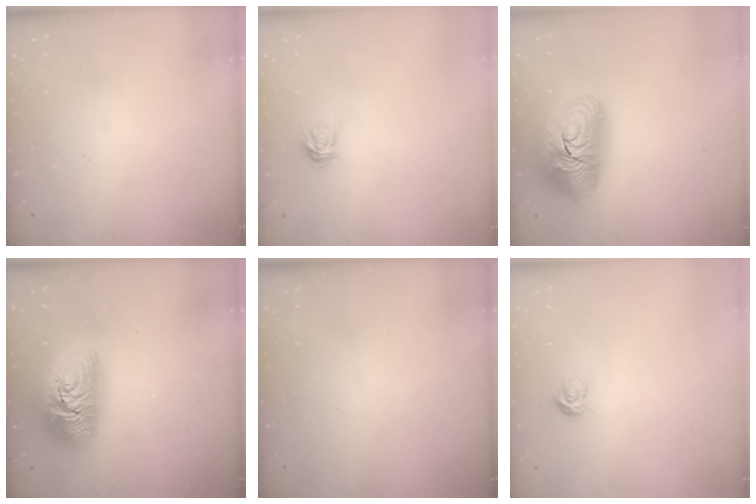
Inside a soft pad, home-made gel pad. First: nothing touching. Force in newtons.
{"total": 5.1, "press": 5.1, "slide": 0.5}
{"total": 20.4, "press": 20.4, "slide": 1.6}
{"total": 15.7, "press": 15.7, "slide": 1.1}
{"total": 0.0}
{"total": 3.7, "press": 3.7, "slide": 0.3}